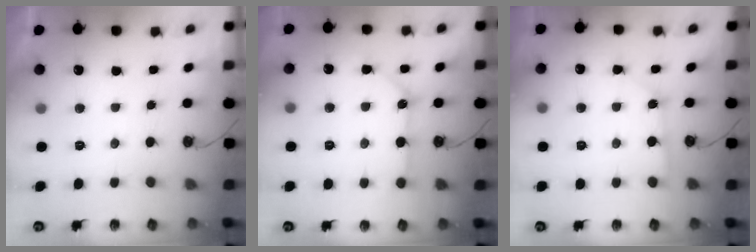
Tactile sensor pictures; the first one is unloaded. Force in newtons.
{"total": 10.3, "press": 10.3, "slide": 0.6}
{"total": 2.0, "press": 2.0, "slide": 0.3}